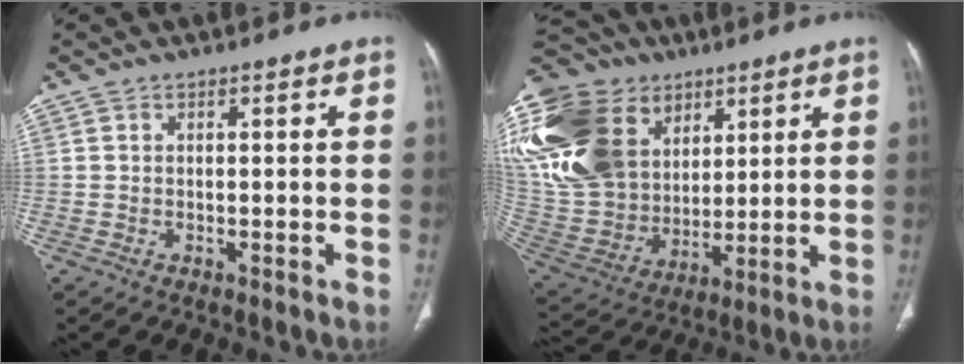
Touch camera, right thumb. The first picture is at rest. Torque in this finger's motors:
{"motor_torque": [-1.05, 1.98, 1.36, 1.41, 0.26]}